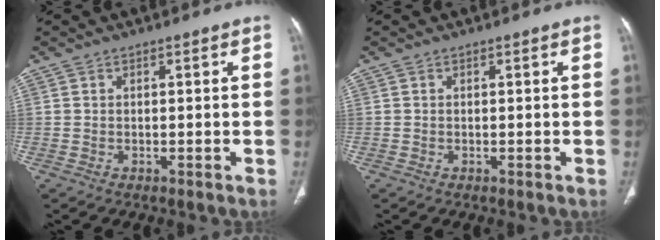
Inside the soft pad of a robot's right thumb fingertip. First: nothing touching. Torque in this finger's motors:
{"motor_torque": [0.03, -0.14, -0.03, 0.45, -0.01]}